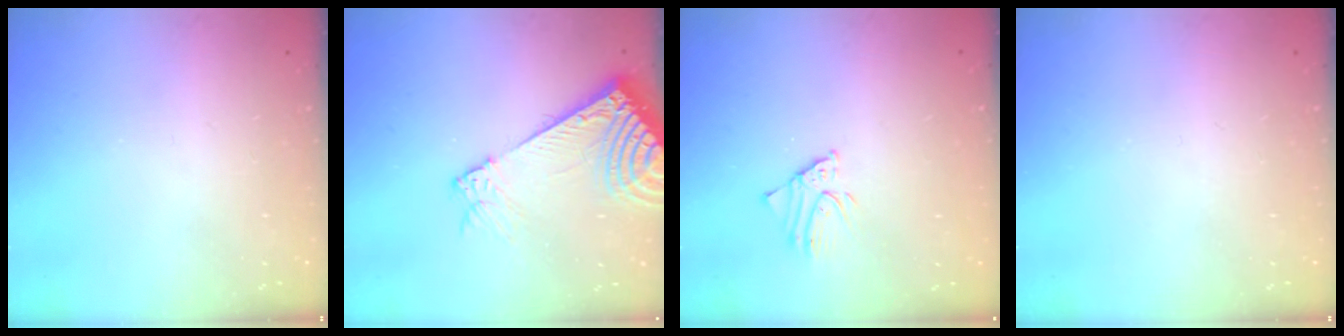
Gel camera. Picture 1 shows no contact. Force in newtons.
{"total": 10.5, "press": 10.4, "slide": 1.5}
{"total": 2.5, "press": 2.5, "slide": 0.2}
{"total": 0.0}